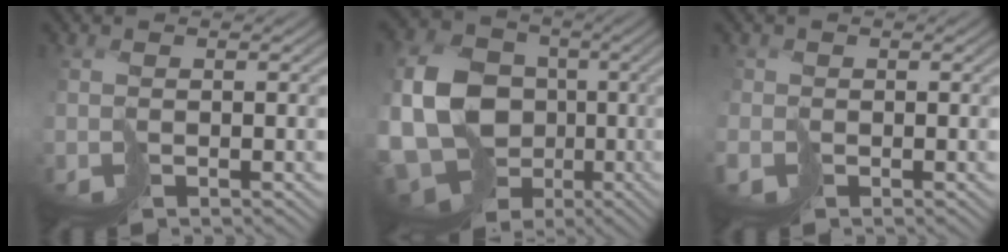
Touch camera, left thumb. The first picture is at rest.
{"total": 14.8, "force": [-1.7, 12.1, 8.3], "torque": [-0.206, -0.023, -0.019]}
{"total": 0.9, "force": [-0.4, 0.7, -0.4], "torque": [0.016, -0.003, -0.013]}